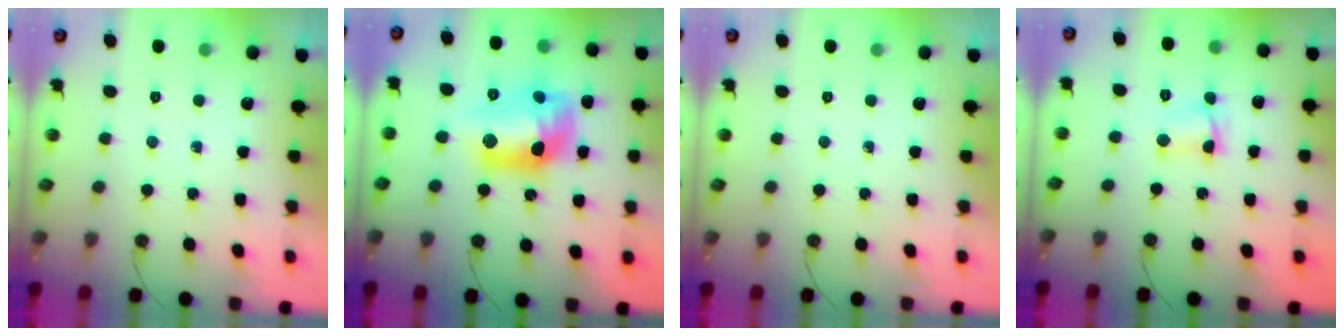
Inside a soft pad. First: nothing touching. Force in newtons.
{"total": 15.1, "press": 15.0, "slide": 1.1}
{"total": 0.0}
{"total": 3.3, "press": 2.7, "slide": 1.9}